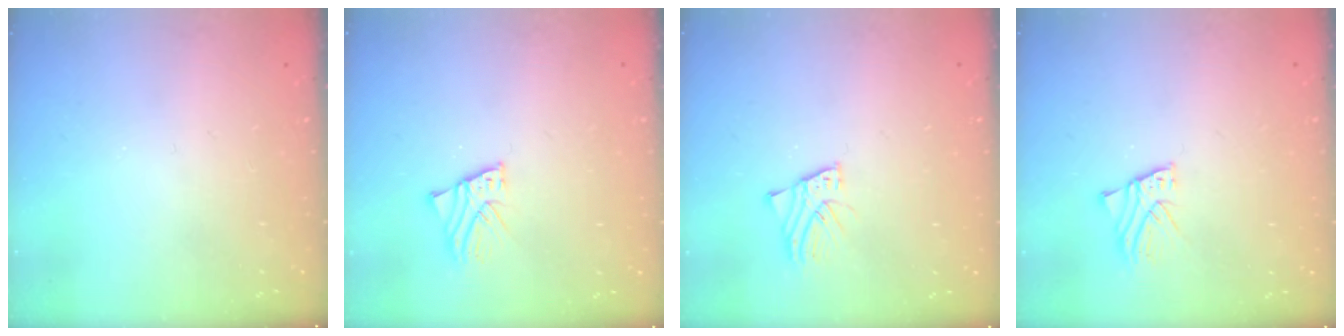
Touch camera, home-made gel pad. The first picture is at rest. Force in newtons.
{"total": 2.3, "press": 2.3, "slide": 0.2}
{"total": 2.4, "press": 2.4, "slide": 0.1}
{"total": 2.3, "press": 2.3, "slide": 0.1}